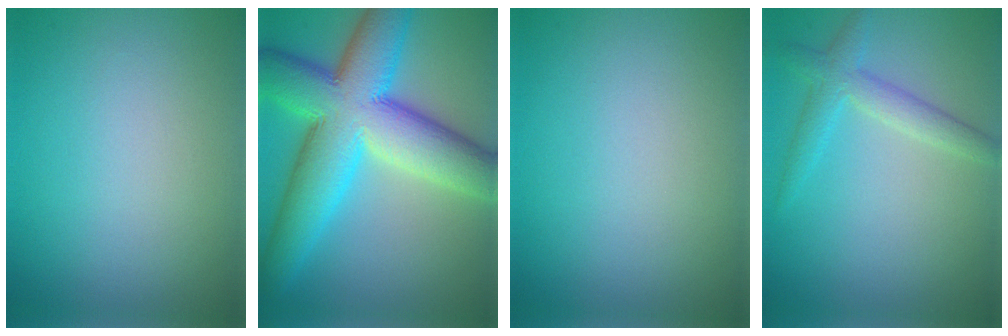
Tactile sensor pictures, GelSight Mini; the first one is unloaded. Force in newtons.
{"total": 13.1, "press": 13.1, "slide": 0.4}
{"total": 0.0}
{"total": 2.8, "press": 2.8, "slide": 0.2}